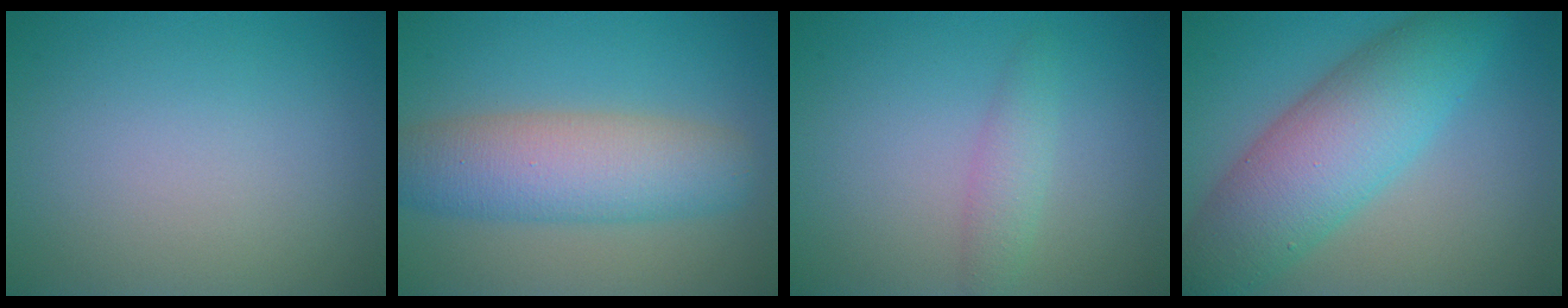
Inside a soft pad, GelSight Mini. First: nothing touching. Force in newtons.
{"total": 6.9, "press": 6.9, "slide": 0.3}
{"total": 1.8, "press": 1.8, "slide": 0.1}
{"total": 8.7, "press": 8.7, "slide": 0.1}